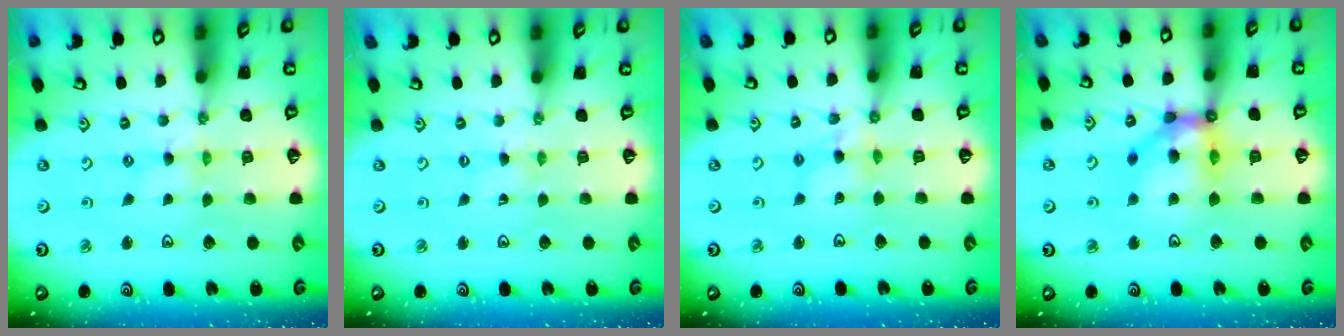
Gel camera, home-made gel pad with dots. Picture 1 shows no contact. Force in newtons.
{"total": 0.0}
{"total": 6.2, "press": 6.2, "slide": 0.6}
{"total": 14.8, "press": 14.6, "slide": 2.0}